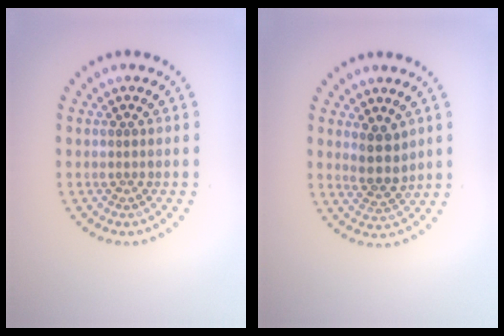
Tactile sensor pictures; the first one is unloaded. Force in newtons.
{"total": 2.9, "press": 2.5, "slide": 1.4}